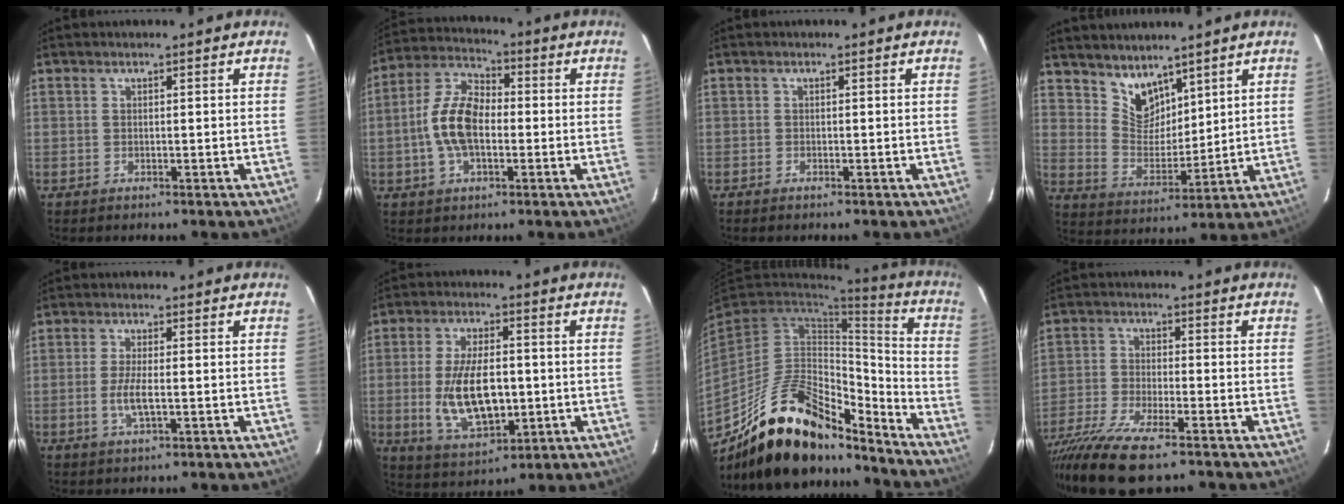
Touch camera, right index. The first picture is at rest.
{"total": 10.8, "force": [-1.6, 5.9, 8.9], "torque": [-0.187, 0.014, -0.032]}
{"total": 0.7, "force": [-0.7, 0.2, 0.3], "torque": [-0.008, -0.002, -0.013]}
{"total": 8.0, "force": [6.3, 4.2, 2.5], "torque": [-0.037, 0.001, 0.129]}
{"total": 4.2, "force": [-1.0, 0.9, 4.0], "torque": [-0.081, -0.007, -0.020]}
{"total": 13.5, "force": [-1.6, 6.3, 11.8], "torque": [-0.232, -0.011, -0.016]}
{"total": 24.1, "force": [-17.9, 9.2, 13.2], "torque": [-0.242, 0.016, -0.287]}
{"total": 16.7, "force": [-12.6, 3.9, 10.2], "torque": [-0.229, -0.055, -0.233]}